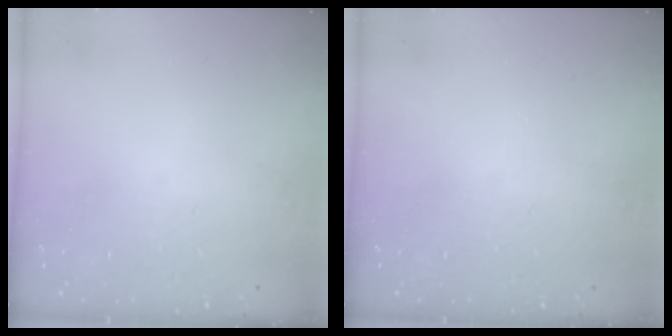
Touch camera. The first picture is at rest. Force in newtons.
{"total": 0.0}